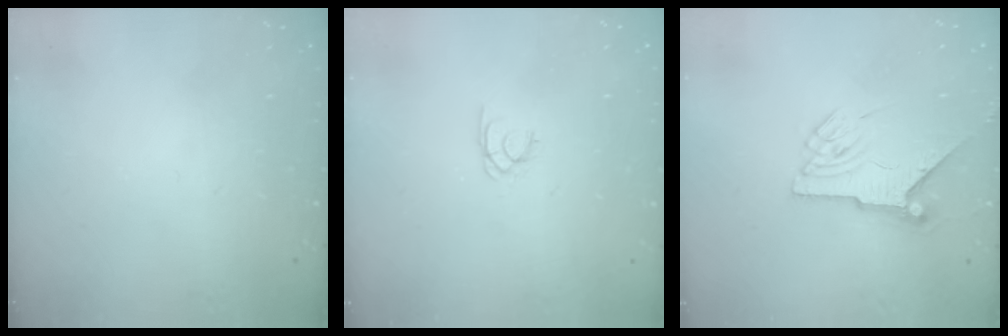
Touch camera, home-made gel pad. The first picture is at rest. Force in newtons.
{"total": 1.5, "press": 1.4, "slide": 0.2}
{"total": 7.3, "press": 7.3, "slide": 0.7}